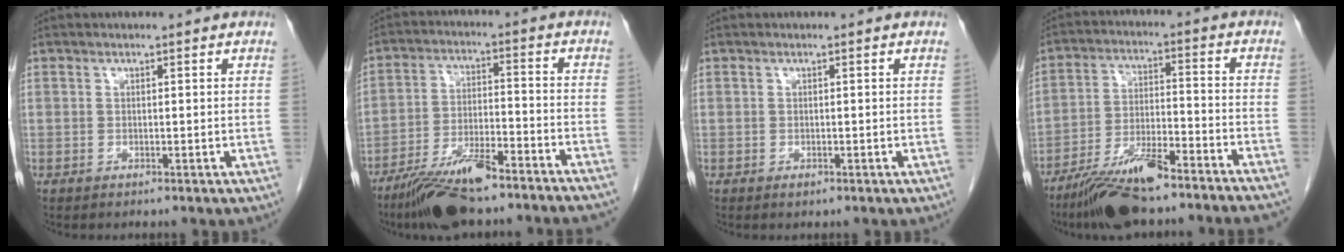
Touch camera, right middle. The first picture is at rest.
{"total": 14.8, "force": [-12.1, 1.3, 8.4], "torque": [-0.133, -0.008, -0.203]}
{"total": 0.5, "force": [-0.3, 0.3, 0.3], "torque": [-0.004, 0.001, -0.003]}
{"total": 16.0, "force": [-13.2, 1.0, 8.9], "torque": [-0.135, -0.006, -0.221]}